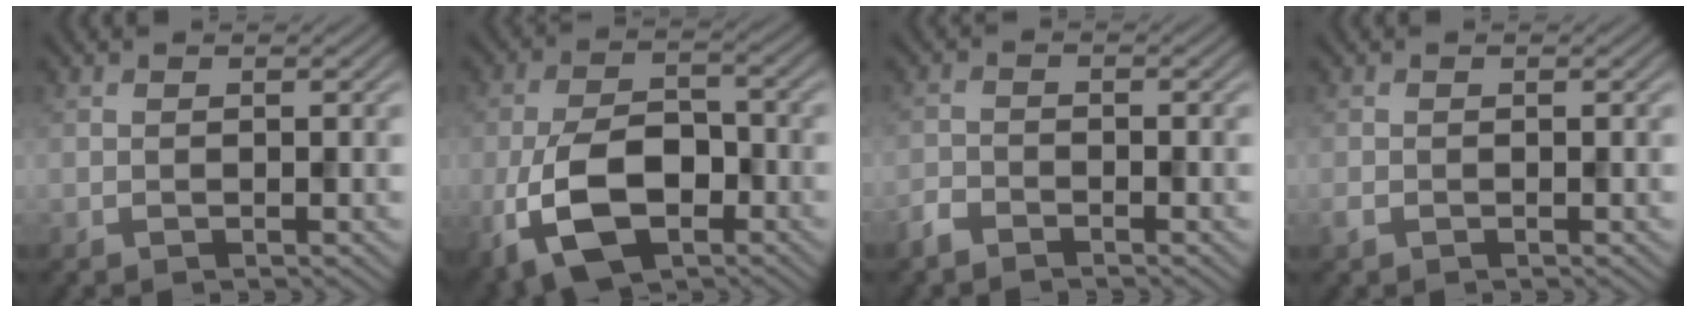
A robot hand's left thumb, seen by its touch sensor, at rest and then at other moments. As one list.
[{"total": 10.6, "force": [-4.1, 5.9, 7.7], "torque": [-0.171, -0.012, -0.081]}, {"total": 2.1, "force": [-1.9, 0.7, 0.7], "torque": [-0.015, -0.002, -0.047]}, {"total": 1.0, "force": [-0.6, 0.6, 0.5], "torque": [-0.014, -0.003, -0.011]}]